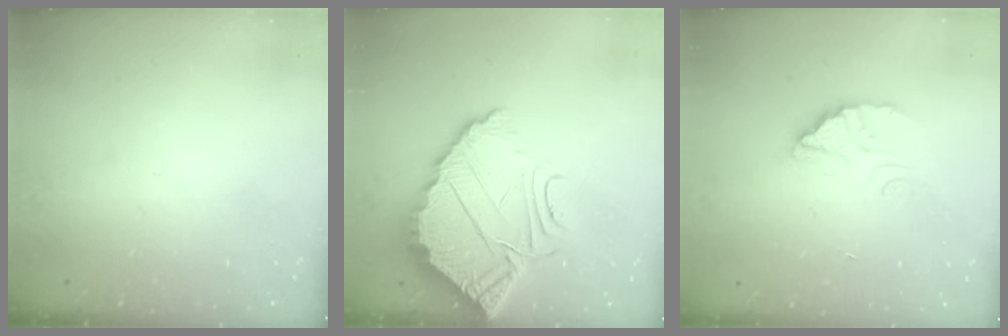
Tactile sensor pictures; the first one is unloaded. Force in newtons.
{"total": 10.2, "press": 10.1, "slide": 0.8}
{"total": 2.3, "press": 2.3, "slide": 0.2}